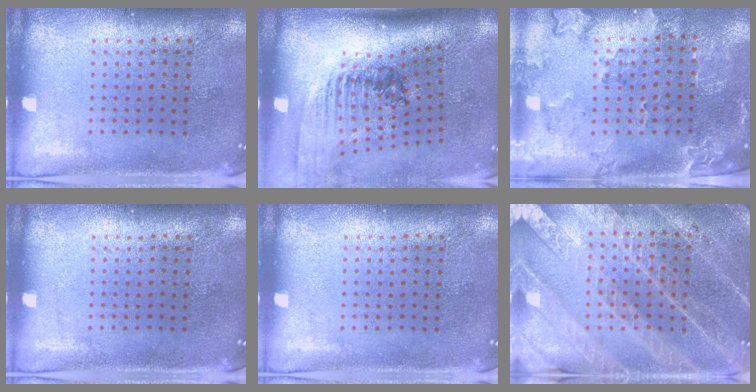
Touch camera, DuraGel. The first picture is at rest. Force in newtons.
{"total": 2.3, "press": 1.6, "slide": 1.6}
{"total": 1.9, "press": 1.7, "slide": 0.8}
{"total": 0.0}
{"total": 0.0}
{"total": 3.9, "press": 3.6, "slide": 1.5}